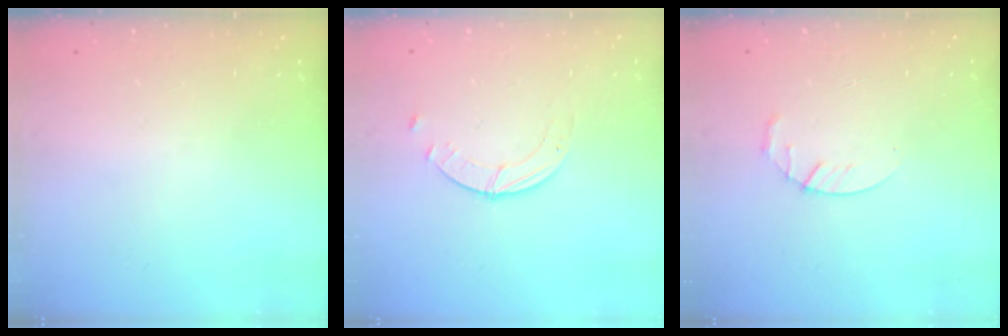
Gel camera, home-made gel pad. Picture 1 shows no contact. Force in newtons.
{"total": 2.5, "press": 2.5, "slide": 0.3}
{"total": 3.0, "press": 2.9, "slide": 0.5}